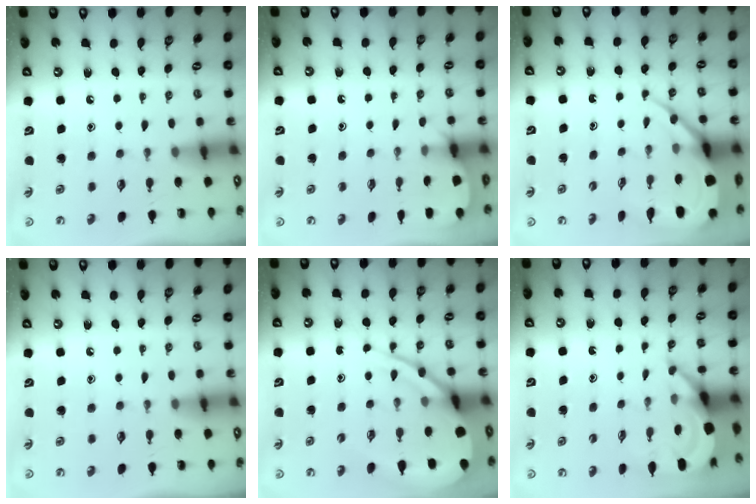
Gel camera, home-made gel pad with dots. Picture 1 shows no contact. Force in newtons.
{"total": 3.6, "press": 3.6, "slide": 0.3}
{"total": 9.1, "press": 9.0, "slide": 1.1}
{"total": 0.0}
{"total": 11.3, "press": 11.3, "slide": 1.0}
{"total": 5.3, "press": 5.2, "slide": 0.5}